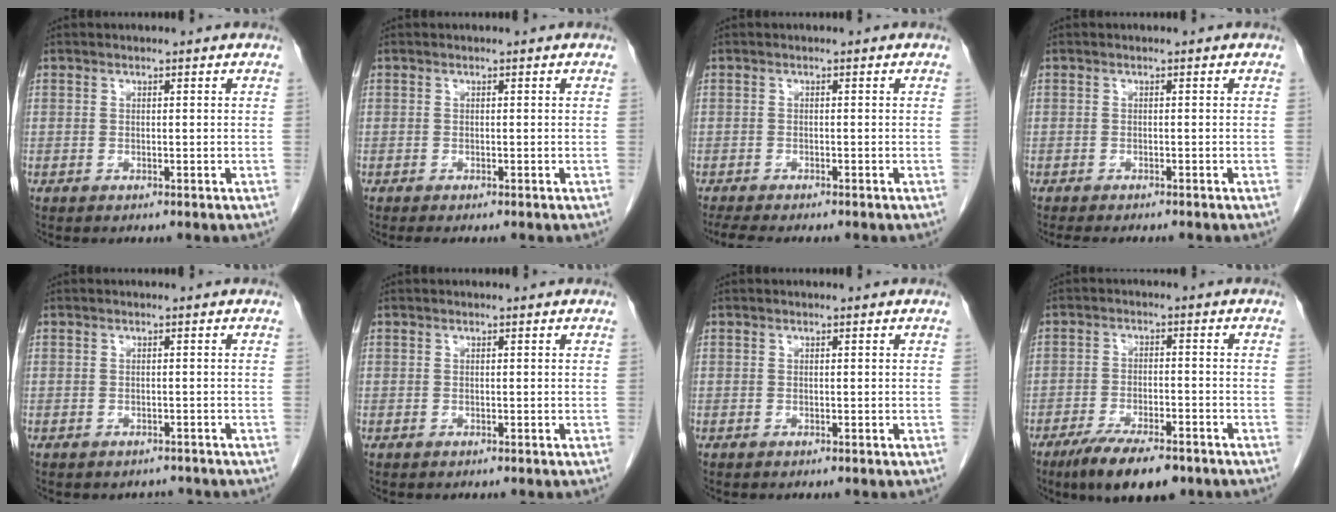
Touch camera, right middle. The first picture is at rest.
{"total": 1.4, "force": [-1.2, 0.2, 0.7], "torque": [-0.010, -0.005, -0.015]}
{"total": 5.1, "force": [-4.3, 0.8, 2.6], "torque": [-0.038, -0.011, -0.063]}
{"total": 5.5, "force": [-4.7, 1.1, 2.5], "torque": [-0.025, -0.008, -0.065]}
{"total": 1.7, "force": [-1.5, 0.8, -0.1], "torque": [0.000, 0.000, -0.022]}
{"total": 0.0}
{"total": 0.0}
{"total": 9.7, "force": [-6.9, 2.6, 6.3], "torque": [-0.104, -0.014, -0.112]}